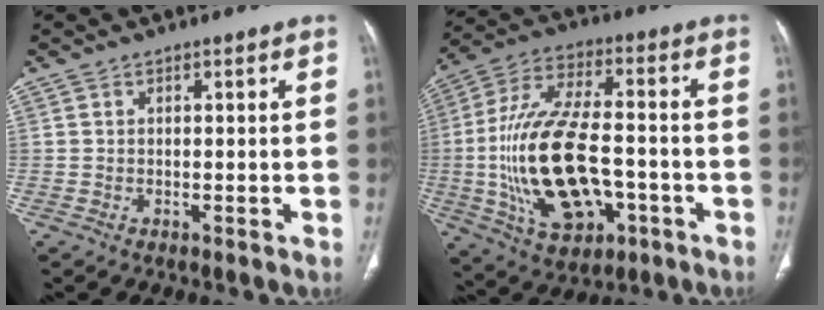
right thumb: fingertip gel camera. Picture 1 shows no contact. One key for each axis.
{"total": 22.1, "fx": -4.1, "fy": 11.4, "fz": 18.5, "tx": -0.357, "ty": 0.021, "tz": -0.058}